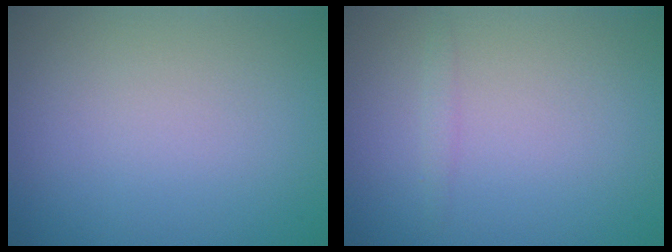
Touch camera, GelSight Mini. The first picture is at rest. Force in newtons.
{"total": 0.8, "press": 0.8, "slide": 0.0}